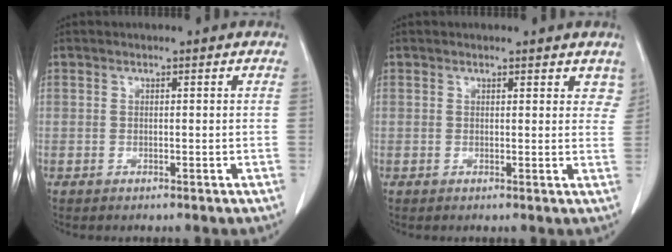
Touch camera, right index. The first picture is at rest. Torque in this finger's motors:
{"motor_torque": [-0.05, -0.11, -0.06, -0.01]}